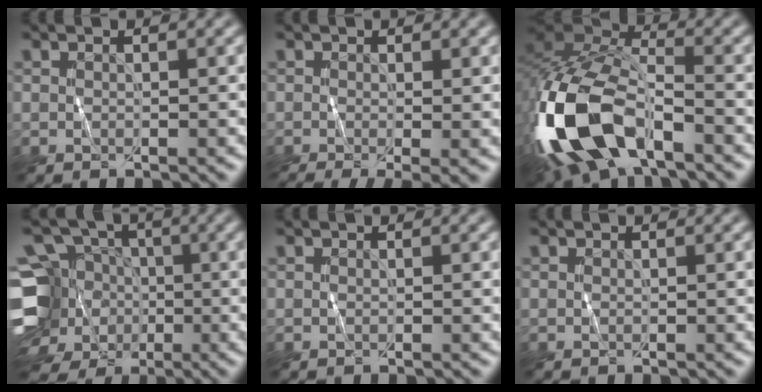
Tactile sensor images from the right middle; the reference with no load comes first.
{"total": 4.5, "force": [-1.6, 1.2, 4.0], "torque": [-0.059, -0.015, -0.020]}
{"total": 13.7, "force": [-6.2, 6.9, 10.2], "torque": [-0.228, -0.012, -0.121]}
{"total": 13.7, "force": [-3.7, 11.7, 6.1], "torque": [-0.147, 0.002, -0.074]}
{"total": 0.0}
{"total": 0.0}